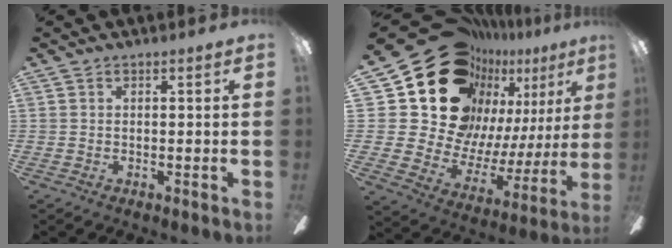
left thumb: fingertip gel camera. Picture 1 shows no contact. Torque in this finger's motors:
{"motor_torque": [0.84, 1.47, 1.35, -1.42, 0.10]}